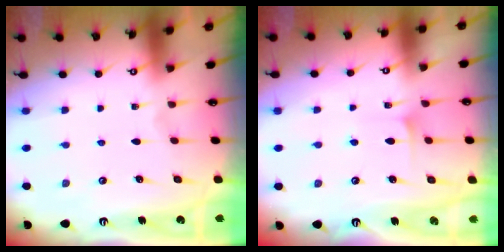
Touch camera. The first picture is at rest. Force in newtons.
{"total": 6.2, "press": 6.1, "slide": 1.0}